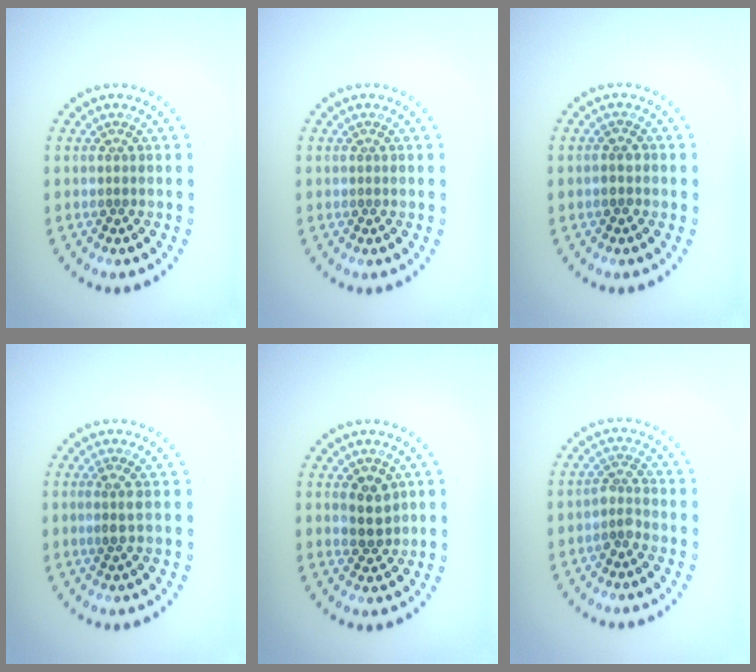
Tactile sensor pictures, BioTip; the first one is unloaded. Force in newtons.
{"total": 0.0}
{"total": 1.1, "press": 1.0, "slide": 0.3}
{"total": 1.4, "press": 1.1, "slide": 0.8}
{"total": 2.4, "press": 2.3, "slide": 0.7}
{"total": 1.8, "press": 1.4, "slide": 1.2}